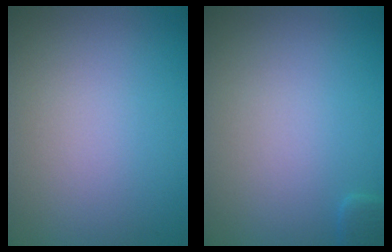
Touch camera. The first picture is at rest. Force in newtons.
{"total": 0.8, "press": 0.8, "slide": 0.1}